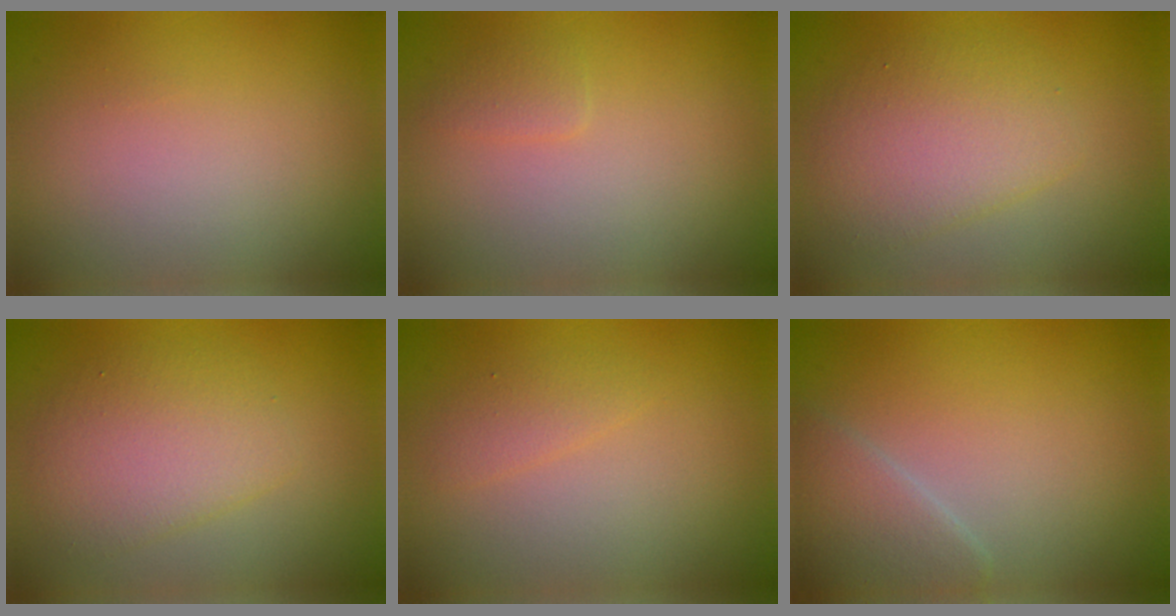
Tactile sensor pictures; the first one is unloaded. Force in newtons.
{"total": 1.0, "press": 1.0, "slide": 0.0}
{"total": 4.5, "press": 4.5, "slide": 0.1}
{"total": 4.5, "press": 4.5, "slide": 0.1}
{"total": 1.2, "press": 1.2, "slide": 0.1}
{"total": 3.3, "press": 3.3, "slide": 0.2}